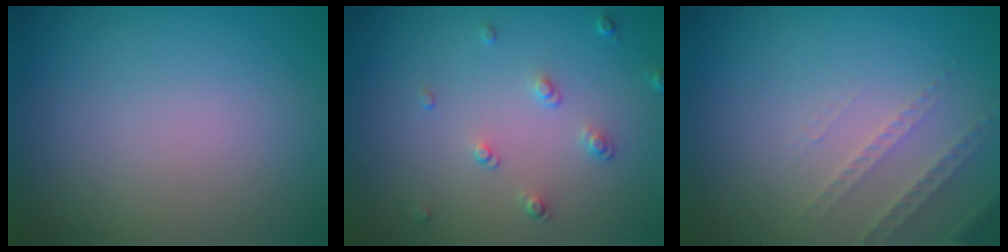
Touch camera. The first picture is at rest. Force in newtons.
{"total": 1.5, "press": 1.0, "slide": 1.1}
{"total": 1.9, "press": 1.8, "slide": 0.6}